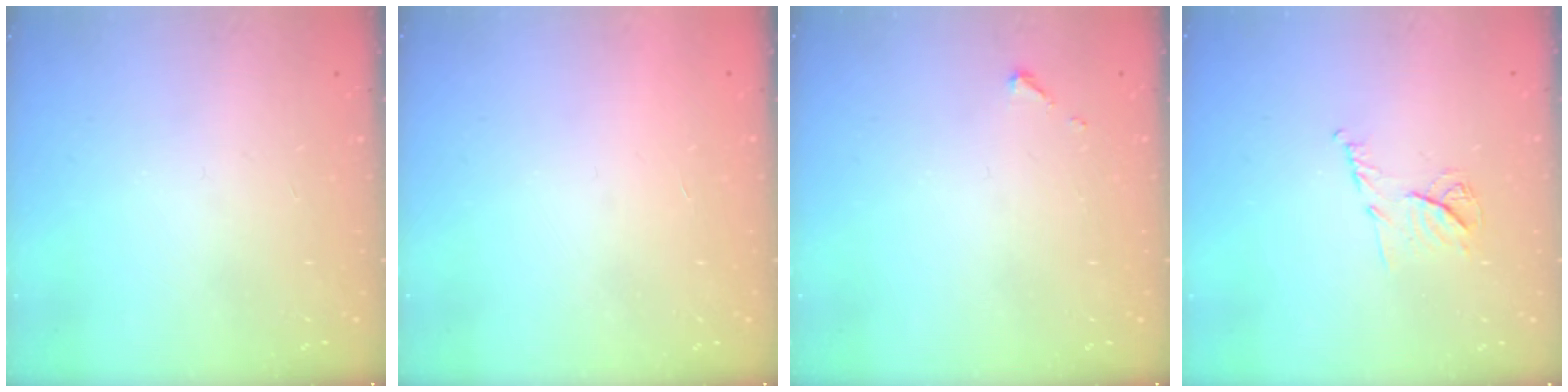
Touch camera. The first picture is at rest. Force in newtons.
{"total": 1.7, "press": 1.7, "slide": 0.1}
{"total": 2.6, "press": 2.6, "slide": 0.3}
{"total": 7.9, "press": 7.9, "slide": 0.3}